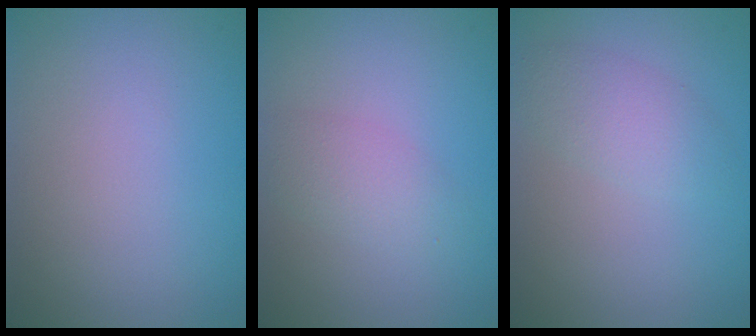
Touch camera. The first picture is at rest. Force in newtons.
{"total": 2.3, "press": 2.3, "slide": 0.1}
{"total": 2.5, "press": 2.5, "slide": 0.0}